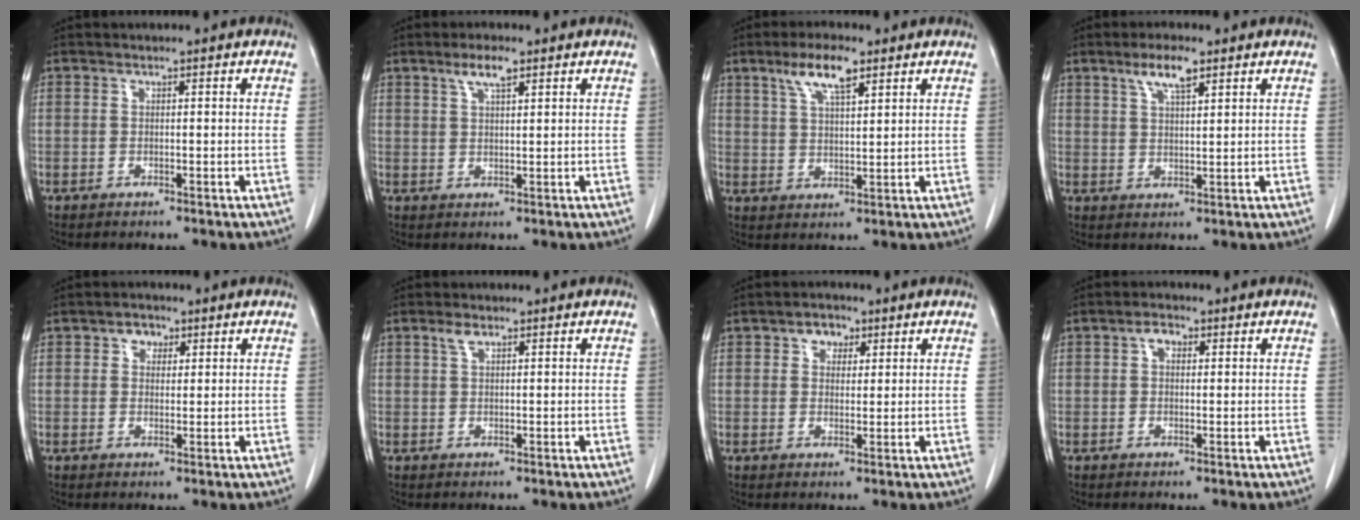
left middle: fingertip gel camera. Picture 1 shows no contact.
{"total": 3.4, "force": [2.2, 0.6, 2.6], "torque": [-0.054, 0.004, 0.042]}
{"total": 6.7, "force": [4.2, 1.5, 5.0], "torque": [-0.102, 0.007, 0.077]}
{"total": 4.9, "force": [3.1, 1.0, 3.6], "torque": [-0.074, 0.004, 0.057]}
{"total": 2.3, "force": [1.2, 1.7, 1.0], "torque": [-0.018, 0.005, 0.018]}
{"total": 1.5, "force": [1.0, 0.6, 1.0], "torque": [-0.023, 0.006, 0.020]}
{"total": 3.0, "force": [1.6, 2.1, 1.4], "torque": [-0.022, 0.008, 0.025]}
{"total": 2.1, "force": [0.8, 1.3, 1.4], "torque": [-0.026, 0.008, 0.012]}